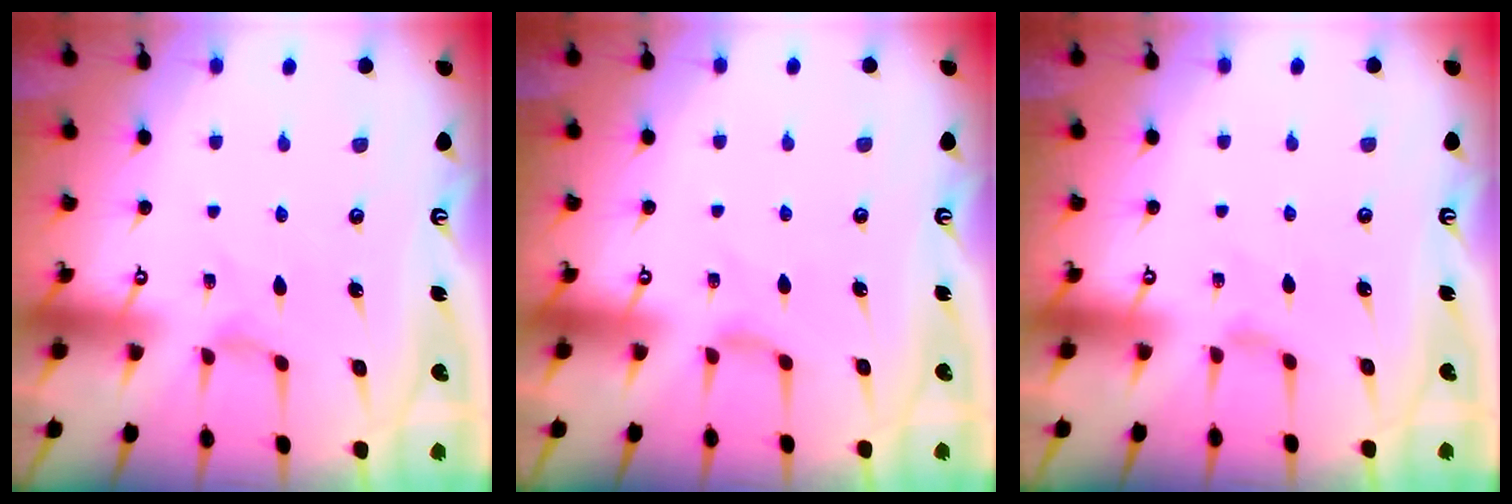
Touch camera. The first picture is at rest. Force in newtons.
{"total": 1.7, "press": 1.6, "slide": 0.4}
{"total": 0.0}